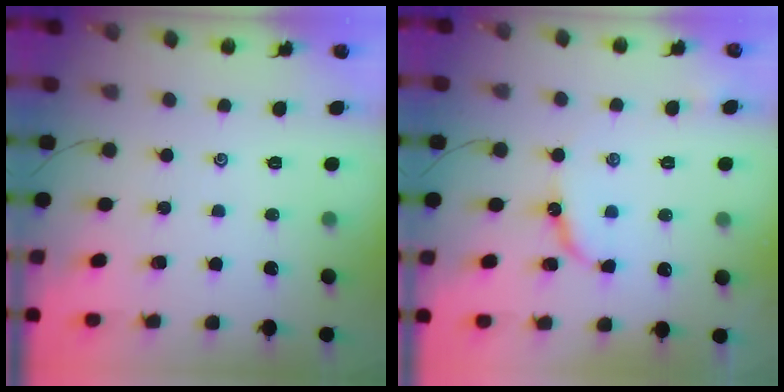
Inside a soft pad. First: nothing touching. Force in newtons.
{"total": 7.9, "press": 7.8, "slide": 0.7}